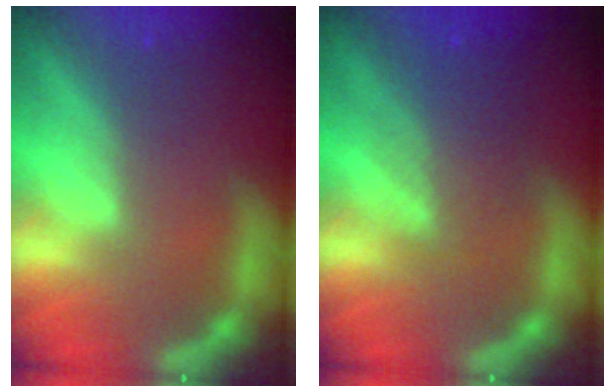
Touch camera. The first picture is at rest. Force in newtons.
{"total": 5.1}